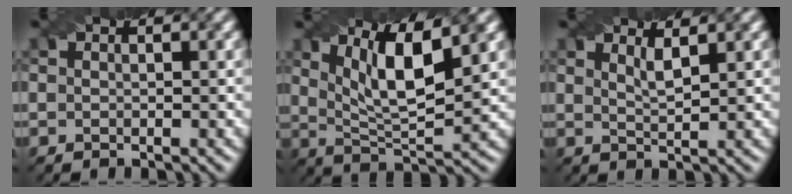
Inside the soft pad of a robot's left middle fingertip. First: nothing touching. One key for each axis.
{"total": 7.3, "fx": 3.3, "fy": 2.1, "fz": 6.2, "tx": -0.105, "ty": 0.004, "tz": 0.056}
{"total": 1.7, "fx": 1.1, "fy": 0.4, "fz": 1.3, "tx": -0.020, "ty": -0.002, "tz": 0.020}